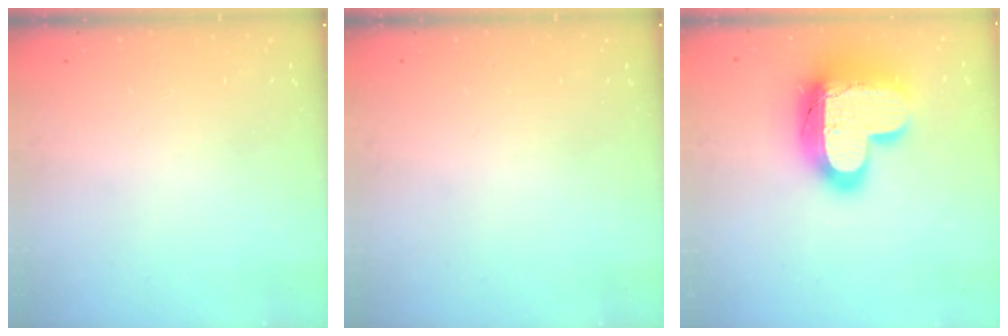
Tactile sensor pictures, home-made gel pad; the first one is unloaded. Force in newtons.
{"total": 0.0}
{"total": 22.3, "press": 22.3, "slide": 1.5}